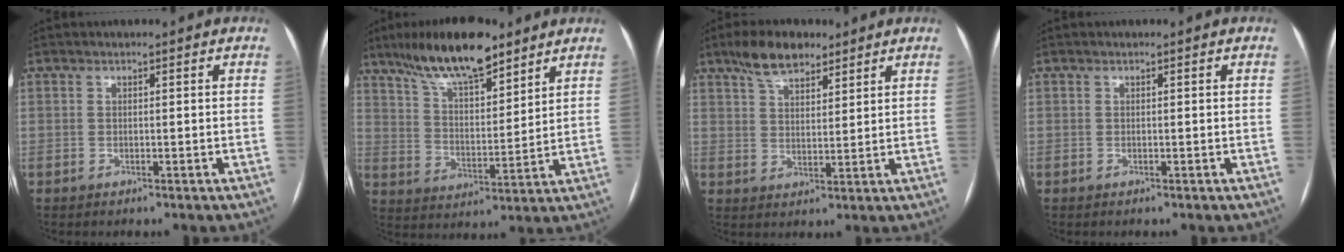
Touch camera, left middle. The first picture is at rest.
{"total": 14.9, "force": [11.2, 4.1, 9.0], "torque": [-0.161, 0.012, 0.197]}
{"total": 7.3, "force": [5.4, 3.0, 3.8], "torque": [-0.069, 0.013, 0.098]}
{"total": 0.0}